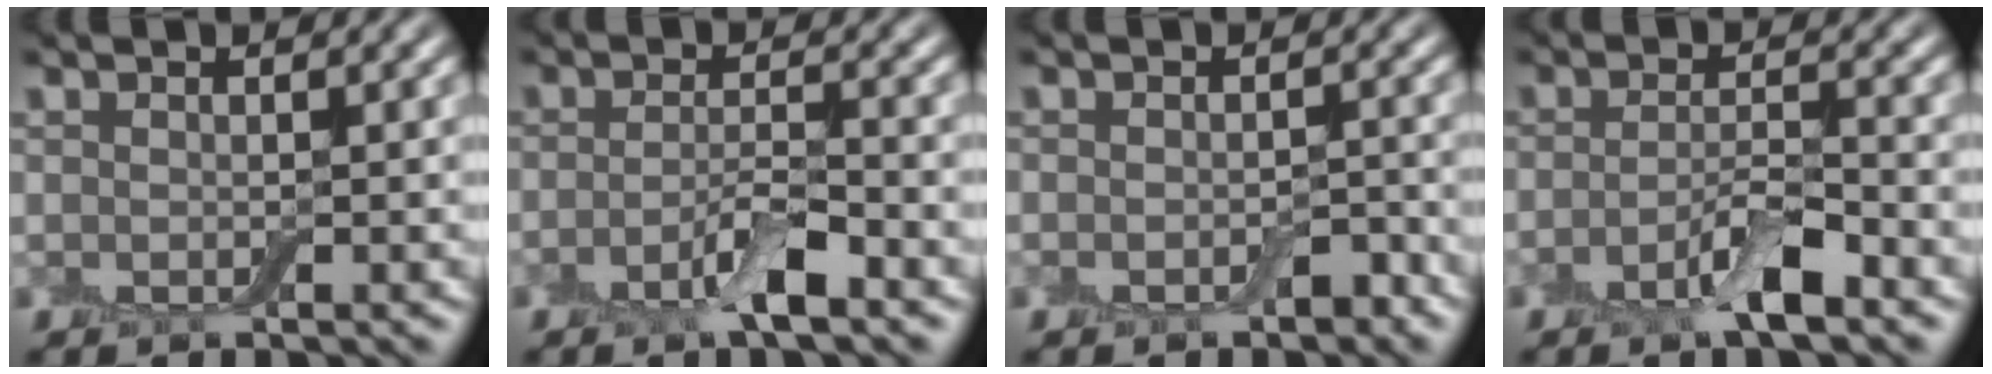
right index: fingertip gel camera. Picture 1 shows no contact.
{"total": 3.2, "force": [-1.7, 0.7, 2.6], "torque": [-0.049, 0.004, -0.039]}
{"total": 1.7, "force": [-0.9, 0.9, 1.0], "torque": [-0.016, 0.000, -0.015]}
{"total": 3.5, "force": [-2.0, 0.9, 2.8], "torque": [-0.053, 0.005, -0.044]}